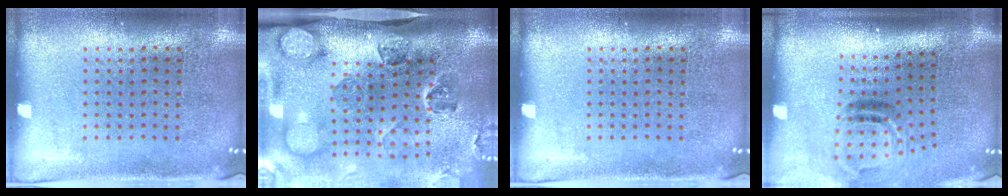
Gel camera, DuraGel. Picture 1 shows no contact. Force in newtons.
{"total": 4.7, "press": 3.4, "slide": 3.3}
{"total": 0.0}
{"total": 2.0, "press": 1.3, "slide": 1.6}